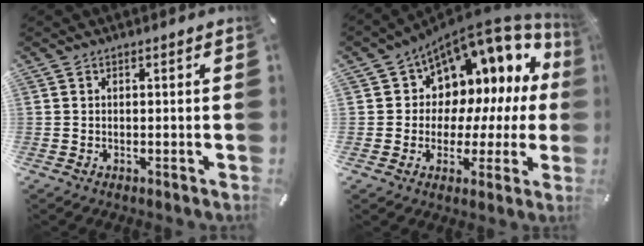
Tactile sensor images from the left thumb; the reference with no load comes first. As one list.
[{"total": 9.9, "force": [5.5, 7.3, 3.7], "torque": [-0.055, -0.077, 0.095]}]